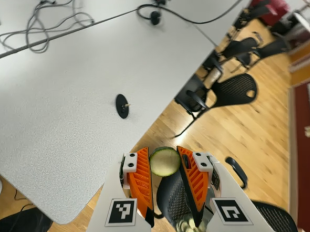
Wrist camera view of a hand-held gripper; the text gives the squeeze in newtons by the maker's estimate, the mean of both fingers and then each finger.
{"total": 9.0, "left": 9.1, "right": 8.8}